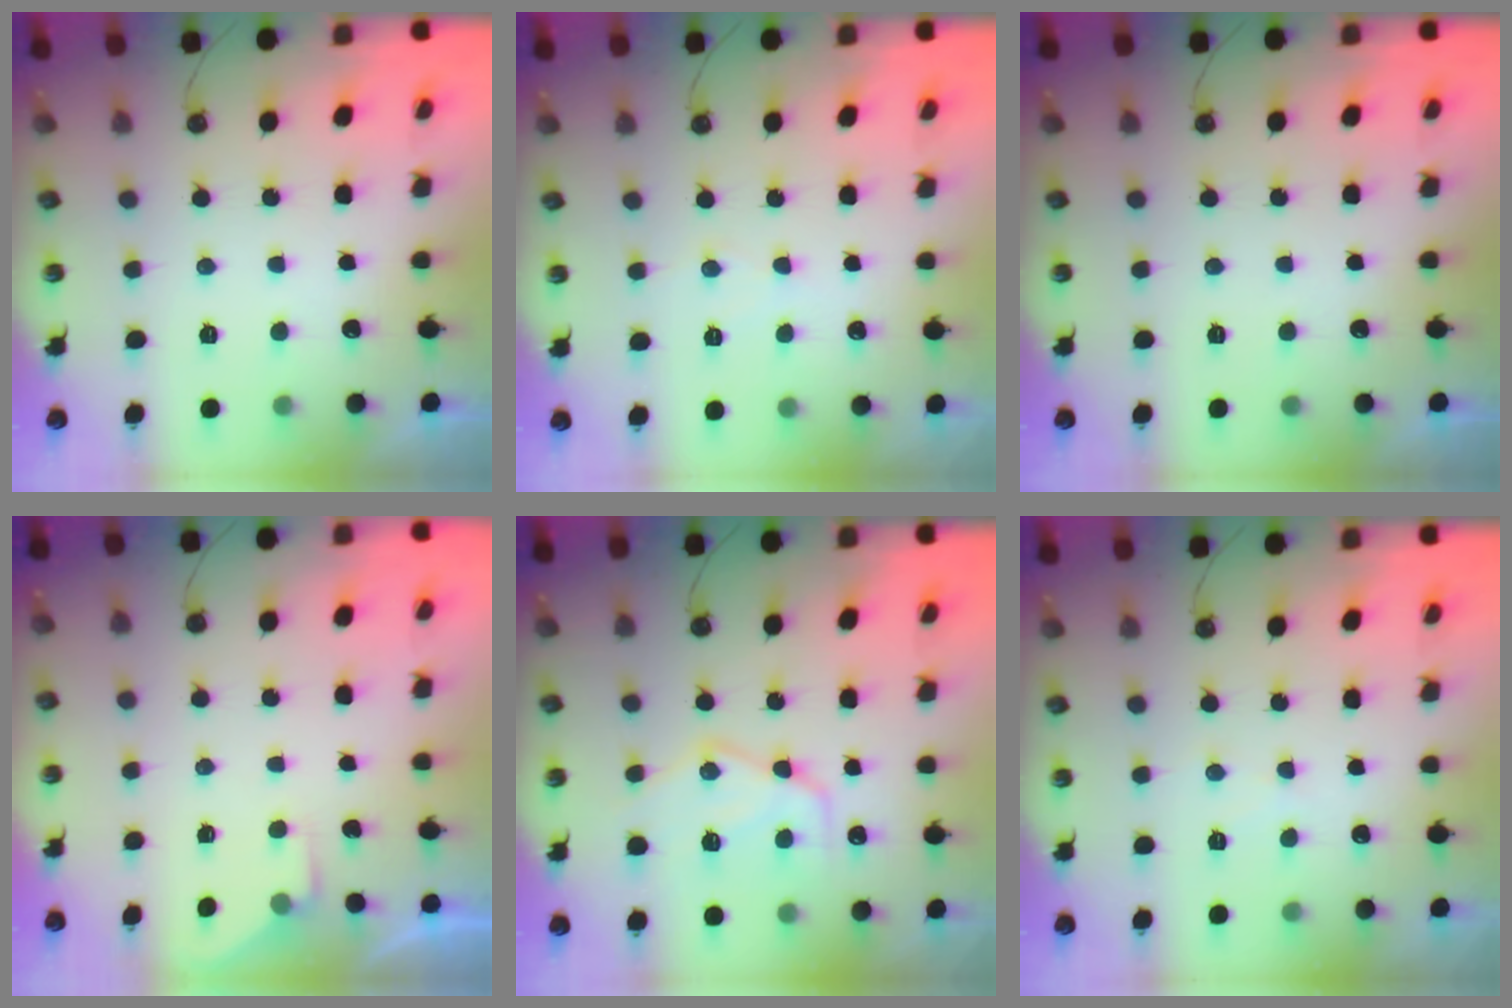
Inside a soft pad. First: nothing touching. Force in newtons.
{"total": 5.3, "press": 5.2, "slide": 0.8}
{"total": 0.0}
{"total": 2.6, "press": 2.6, "slide": 0.5}
{"total": 15.2, "press": 15.2, "slide": 0.9}
{"total": 4.3, "press": 4.2, "slide": 0.7}